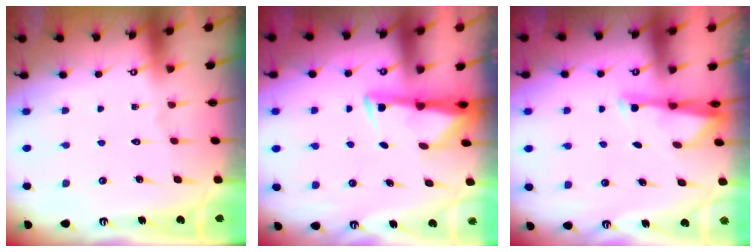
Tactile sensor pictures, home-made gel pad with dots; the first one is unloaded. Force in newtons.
{"total": 3.0, "press": 2.9, "slide": 0.5}
{"total": 2.9, "press": 2.9, "slide": 0.6}